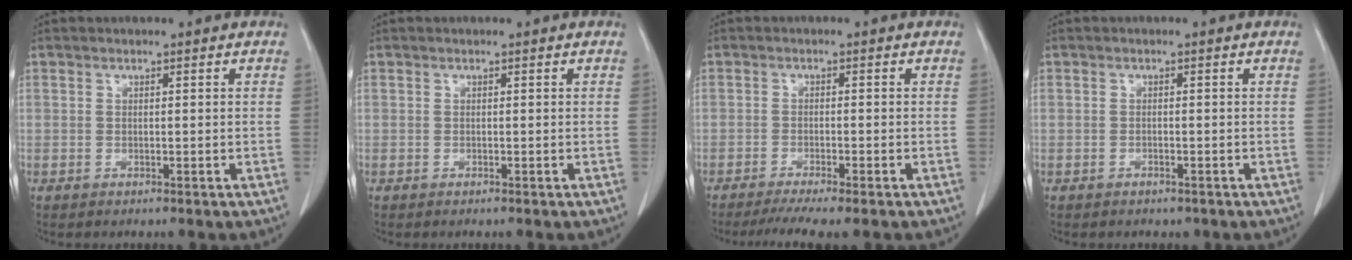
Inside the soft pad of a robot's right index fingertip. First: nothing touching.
{"total": 0.0}
{"total": 6.5, "force": [-5.2, 0.1, 3.9], "torque": [-0.053, -0.012, -0.080]}
{"total": 1.1, "force": [-0.8, 0.7, 0.2], "torque": [-0.004, 0.001, -0.008]}